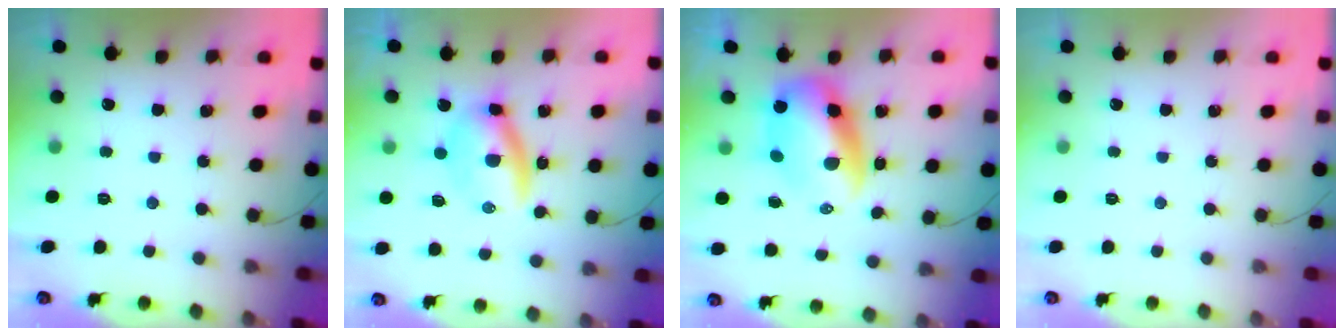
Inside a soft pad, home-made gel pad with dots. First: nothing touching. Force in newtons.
{"total": 6.3, "press": 6.0, "slide": 1.7}
{"total": 9.6, "press": 9.3, "slide": 2.3}
{"total": 0.0}